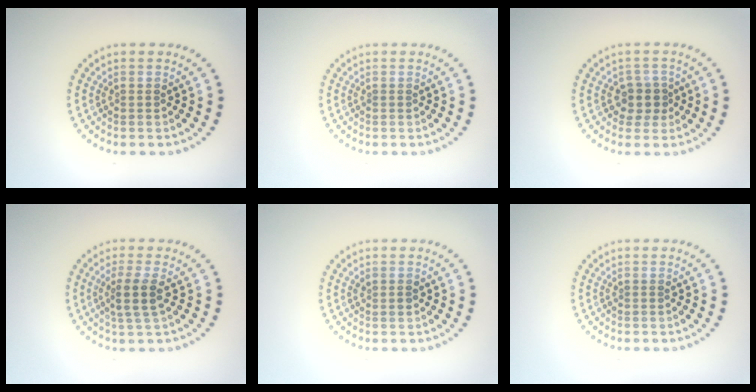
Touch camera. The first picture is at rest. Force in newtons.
{"total": 0.0}
{"total": 2.3, "press": 2.0, "slide": 1.2}
{"total": 2.5, "press": 2.0, "slide": 1.4}
{"total": 0.7, "press": 0.7, "slide": 0.2}
{"total": 0.0}